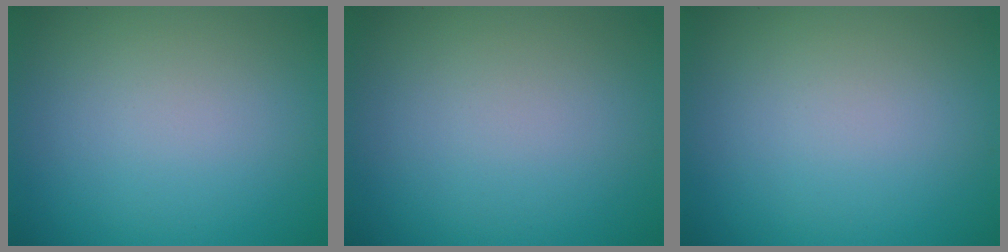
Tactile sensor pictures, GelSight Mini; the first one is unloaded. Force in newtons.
{"total": 0.0}
{"total": 0.0}